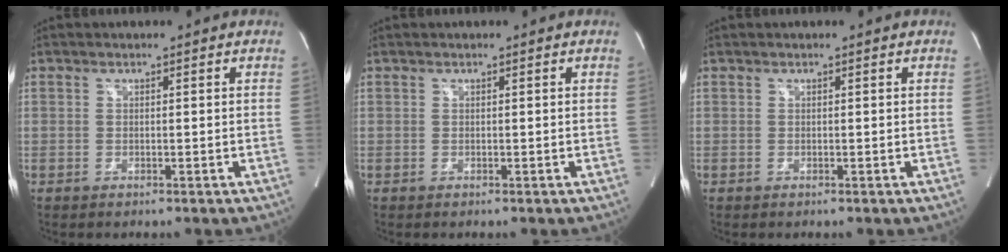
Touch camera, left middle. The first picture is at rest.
{"total": 0.0}
{"total": 0.0}